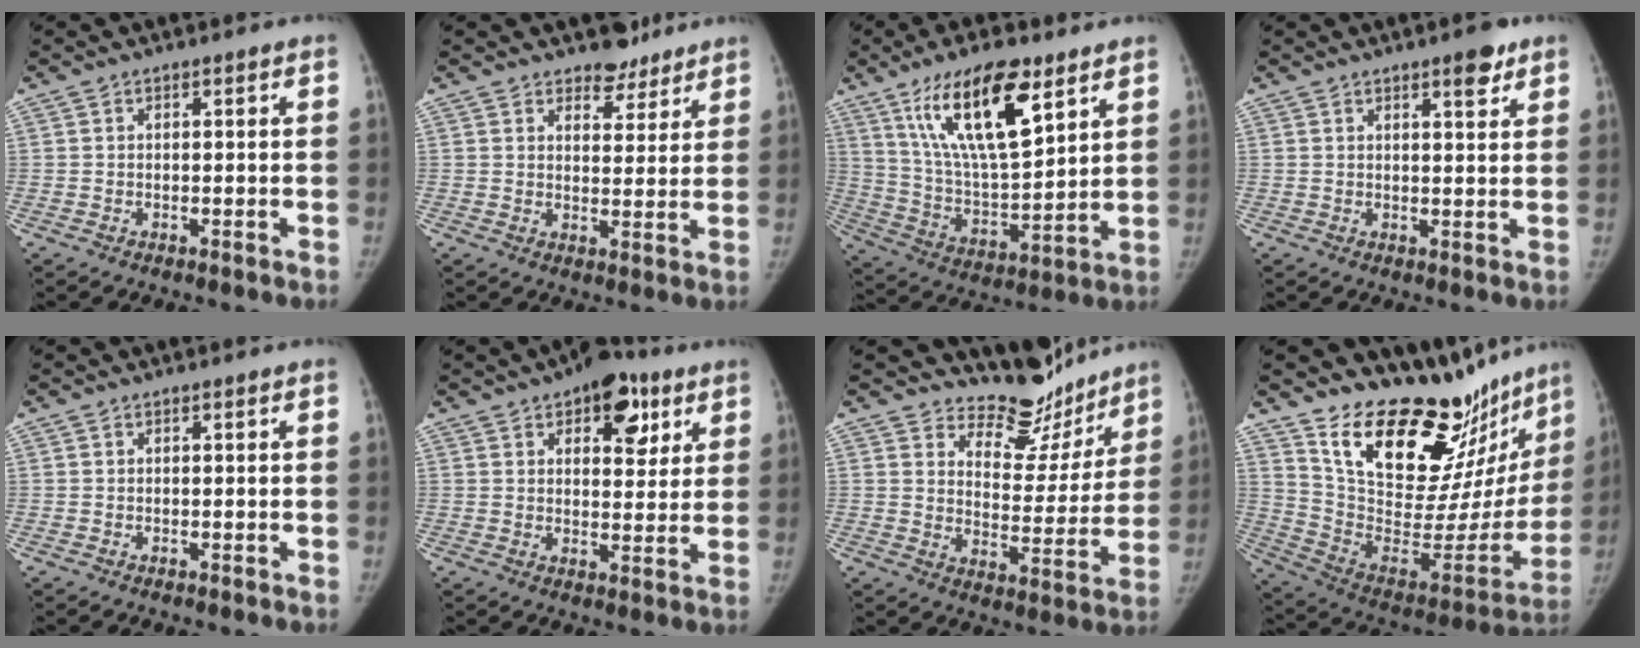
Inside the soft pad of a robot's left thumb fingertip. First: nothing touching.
{"total": 5.6, "force": [4.6, 3.0, 1.1], "torque": [0.017, -0.031, 0.069]}
{"total": 19.2, "force": [10.5, 6.7, 14.6], "torque": [-0.234, -0.044, 0.197]}
{"total": 4.3, "force": [2.8, 1.3, 3.0], "torque": [-0.032, -0.016, 0.037]}
{"total": 0.0}
{"total": 12.1, "force": [6.2, 6.5, 8.1], "torque": [-0.062, -0.019, 0.082]}
{"total": 12.4, "force": [11.2, 5.1, 1.8], "torque": [0.026, -0.102, 0.160]}
{"total": 28.2, "force": [23.5, 10.1, 11.8], "torque": [-0.136, -0.166, 0.356]}